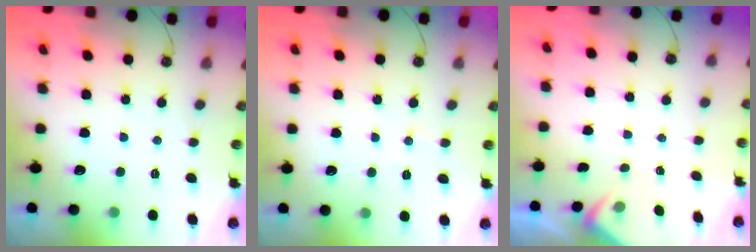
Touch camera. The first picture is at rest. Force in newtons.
{"total": 4.7, "press": 4.7, "slide": 0.8}
{"total": 2.8, "press": 2.7, "slide": 0.4}